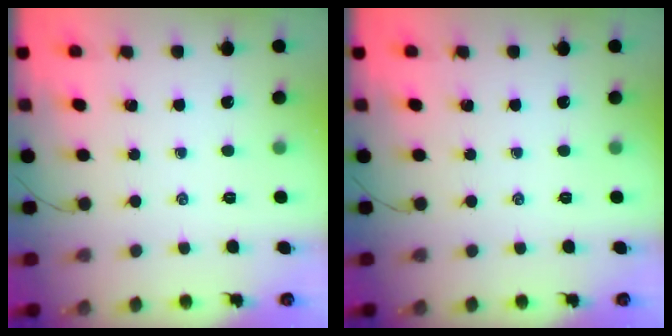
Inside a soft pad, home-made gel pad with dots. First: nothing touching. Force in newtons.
{"total": 0.0}